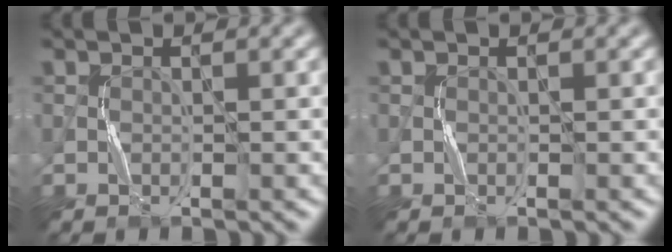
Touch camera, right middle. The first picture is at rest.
{"total": 0.0}